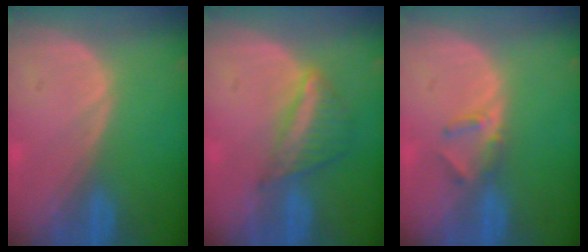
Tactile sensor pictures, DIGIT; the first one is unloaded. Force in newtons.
{"total": 6.2, "press": 5.4, "slide": 2.9}
{"total": 2.5, "press": 2.3, "slide": 1.0}